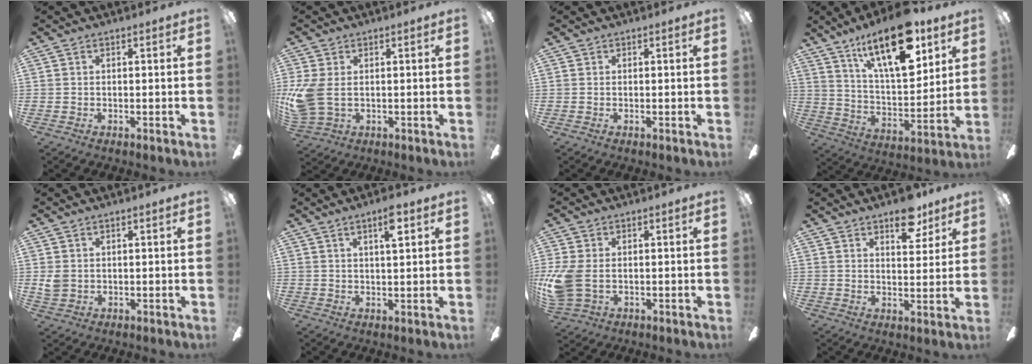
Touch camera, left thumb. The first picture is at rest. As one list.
[{"total": 8.2, "force": [0.2, 5.2, 6.3], "torque": [-0.146, -0.004, 0.008]}, {"total": 0.0}, {"total": 22.3, "force": [13.4, 8.9, 15.4], "torque": [-0.255, -0.066, 0.221]}, {"total": 3.4, "force": [0.7, 2.7, 2.0], "torque": [-0.032, 0.004, 0.012]}, {"total": 4.8, "force": [2.8, 1.0, 3.8], "torque": [-0.058, -0.005, 0.042]}, {"total": 7.8, "force": [-0.5, 5.2, 5.8], "torque": [-0.136, 0.000, -0.006]}, {"total": 8.6, "force": [5.9, 4.2, 4.6], "torque": [-0.040, -0.030, 0.097]}]